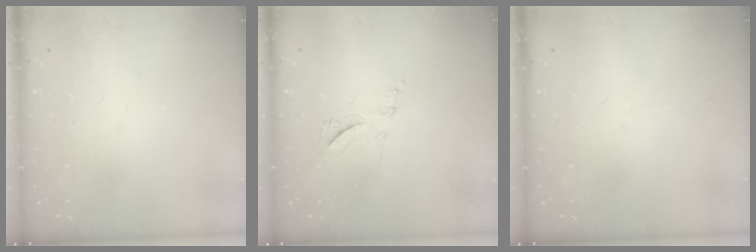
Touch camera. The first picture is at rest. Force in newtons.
{"total": 7.6, "press": 7.6, "slide": 0.6}
{"total": 0.0}